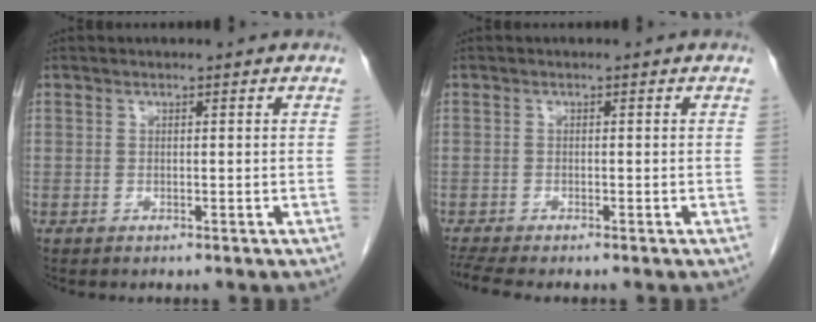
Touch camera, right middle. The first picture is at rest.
{"total": 3.3, "force": [-2.9, -0.1, 1.5], "torque": [-0.031, -0.012, -0.053]}